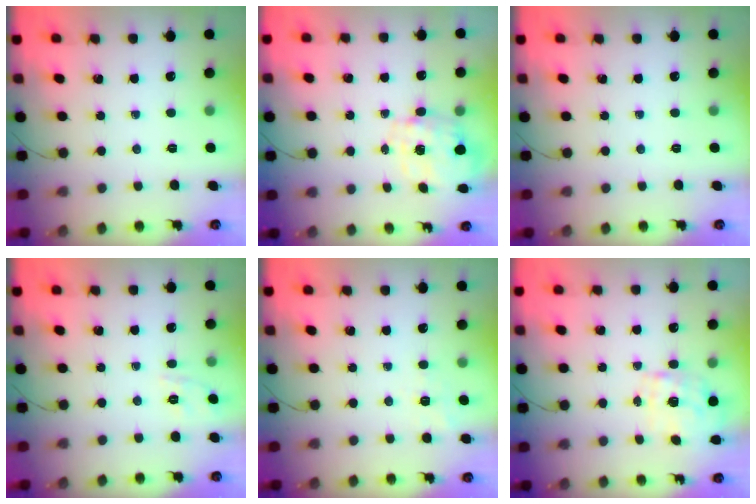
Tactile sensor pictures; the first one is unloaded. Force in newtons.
{"total": 2.7, "press": 2.6, "slide": 0.8}
{"total": 0.0}
{"total": 1.7, "press": 0.3, "slide": 1.6}
{"total": 1.6, "press": 0.2, "slide": 1.6}
{"total": 2.2, "press": 2.2, "slide": 0.4}